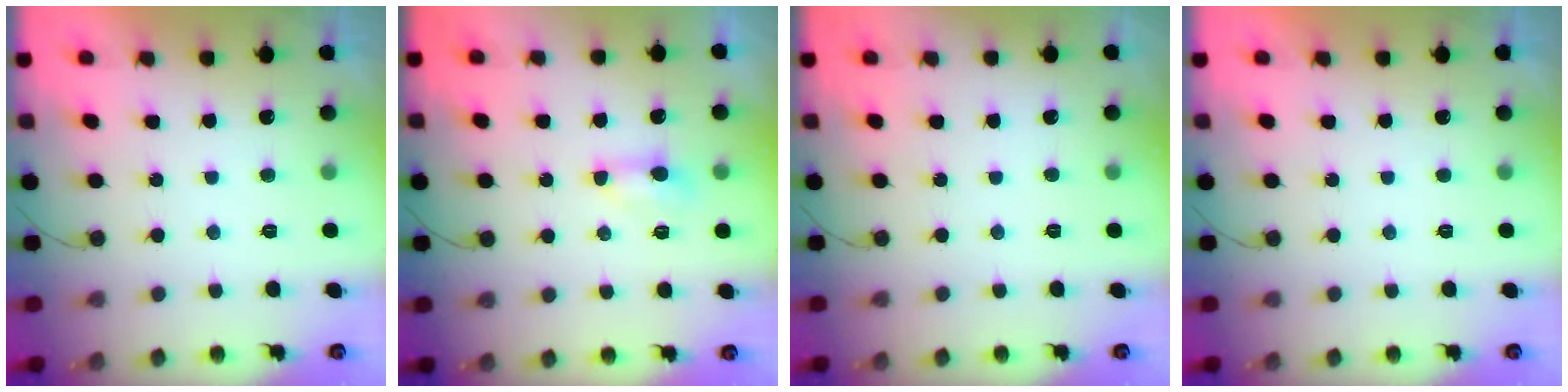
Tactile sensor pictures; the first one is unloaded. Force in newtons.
{"total": 4.5, "press": 4.5, "slide": 0.8}
{"total": 0.0}
{"total": 0.0}